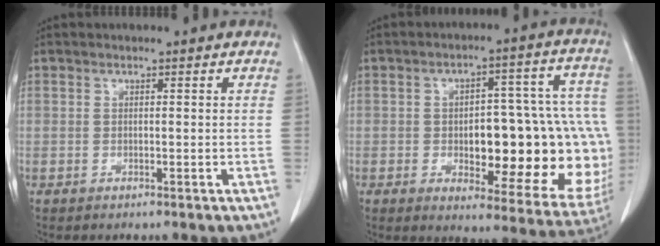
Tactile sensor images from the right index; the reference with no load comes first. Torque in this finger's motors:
{"motor_torque": [1.37, -0.44, 0.59, 0.09]}